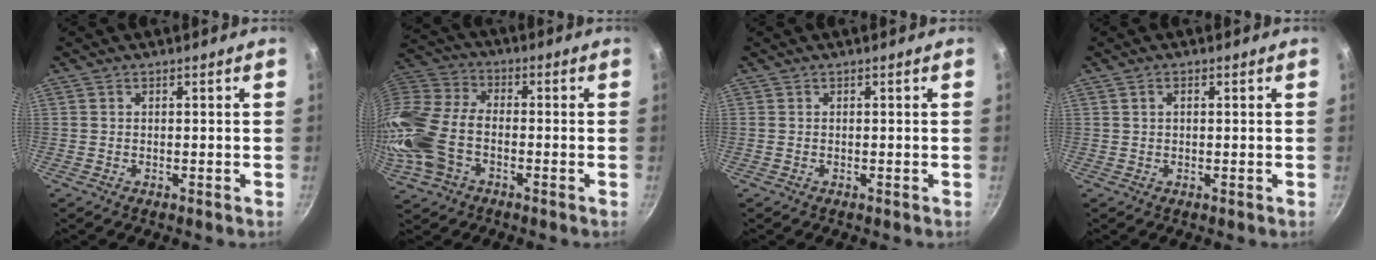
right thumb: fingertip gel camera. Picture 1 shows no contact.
{"total": 17.7, "force": [-5.0, 11.5, 12.5], "torque": [-0.281, 0.036, -0.116]}
{"total": 0.0}
{"total": 1.3, "force": [0.4, 0.8, 0.9], "torque": [-0.016, 0.005, 0.005]}